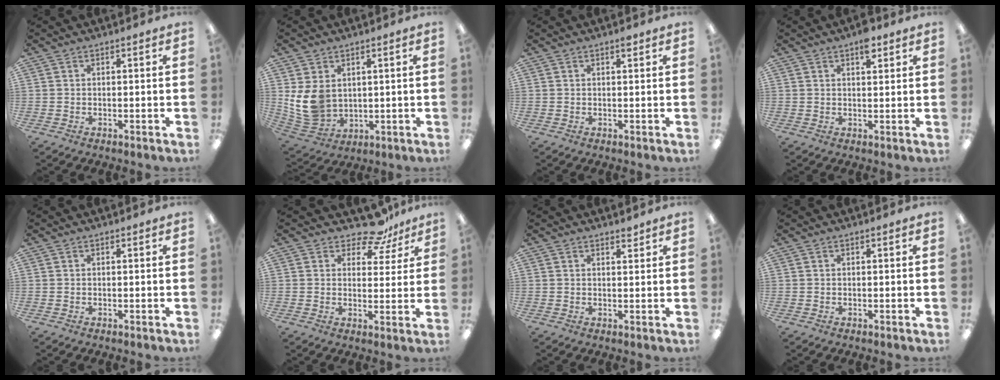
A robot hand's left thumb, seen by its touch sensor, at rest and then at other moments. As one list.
[{"total": 10.5, "force": [2.0, 8.2, 6.2], "torque": [-0.143, -0.010, 0.041]}, {"total": 1.0, "force": [0.7, 0.2, 0.6], "torque": [-0.005, -0.002, 0.011]}, {"total": 4.5, "force": [2.8, 1.9, 3.0], "torque": [-0.024, -0.013, 0.041]}, {"total": 0.0}, {"total": 8.3, "force": [7.1, 3.3, 2.7], "torque": [-0.040, -0.050, 0.129]}, {"total": 1.7, "force": [1.5, 0.5, 0.4], "torque": [0.001, -0.005, 0.027]}, {"total": 0.0}]